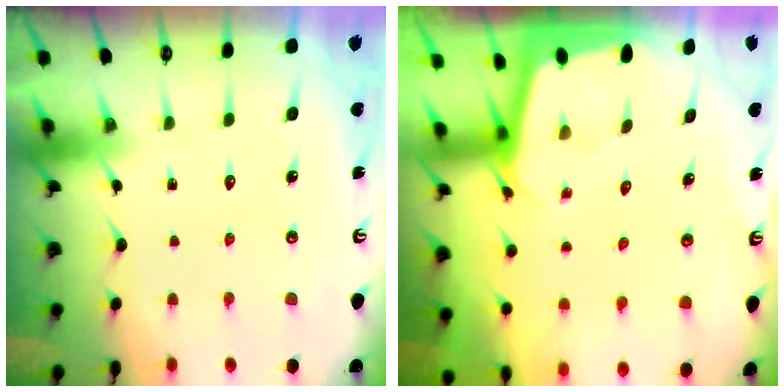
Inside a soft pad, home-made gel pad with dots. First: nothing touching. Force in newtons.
{"total": 1.8, "press": 1.8, "slide": 0.1}